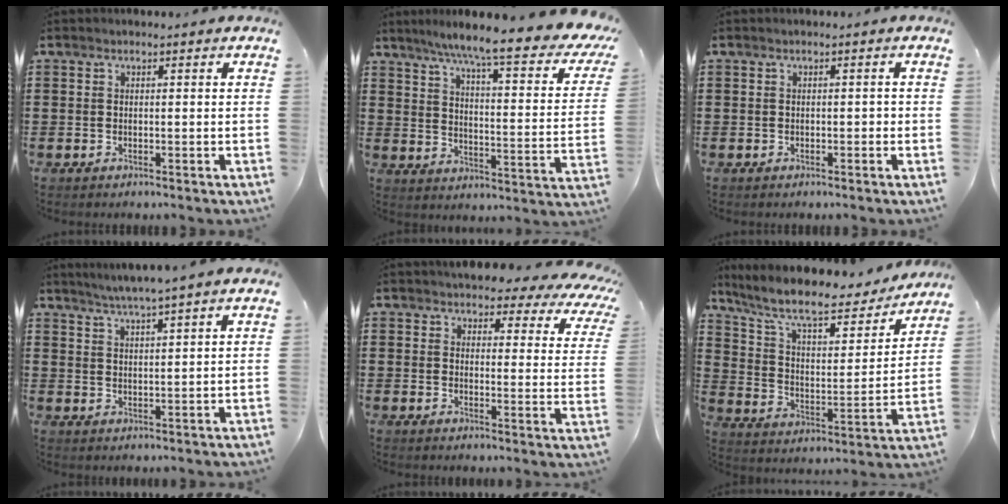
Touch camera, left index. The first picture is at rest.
{"total": 8.8, "force": [6.8, -0.4, 5.6], "torque": [-0.117, -0.054, 0.103]}
{"total": 0.7, "force": [-0.4, 0.3, 0.5], "torque": [-0.011, 0.001, -0.008]}
{"total": 3.1, "force": [2.8, -0.9, 1.0], "torque": [-0.028, -0.013, 0.048]}
{"total": 4.3, "force": [3.9, 1.2, 1.2], "torque": [-0.036, -0.022, 0.065]}
{"total": 10.4, "force": [8.5, 2.3, 5.7], "torque": [-0.144, -0.049, 0.145]}